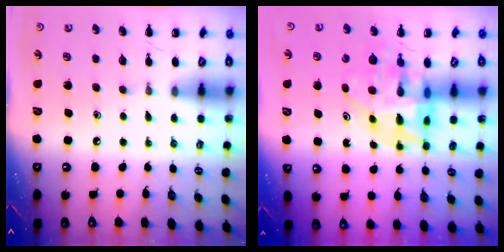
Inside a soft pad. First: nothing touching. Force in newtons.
{"total": 11.2, "press": 10.8, "slide": 3.1}